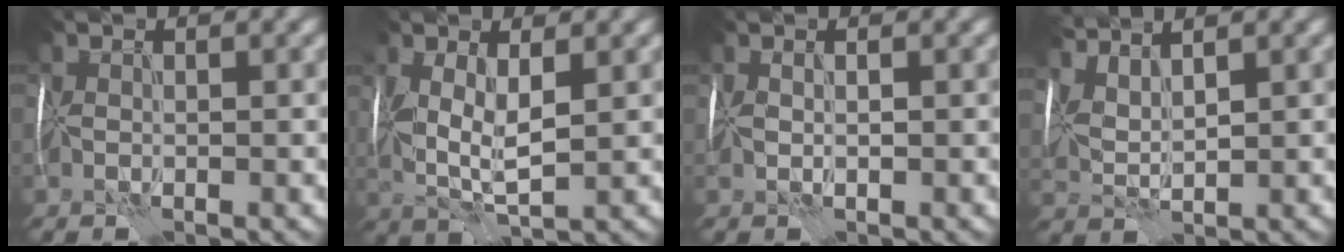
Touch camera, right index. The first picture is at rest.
{"total": 3.3, "force": [1.0, 1.4, 2.8], "torque": [-0.088, 0.002, 0.023]}
{"total": 0.6, "force": [0.3, -0.4, -0.3], "torque": [-0.008, 0.000, 0.008]}
{"total": 3.5, "force": [3.5, 0.0, 0.5], "torque": [-0.040, 0.012, 0.068]}